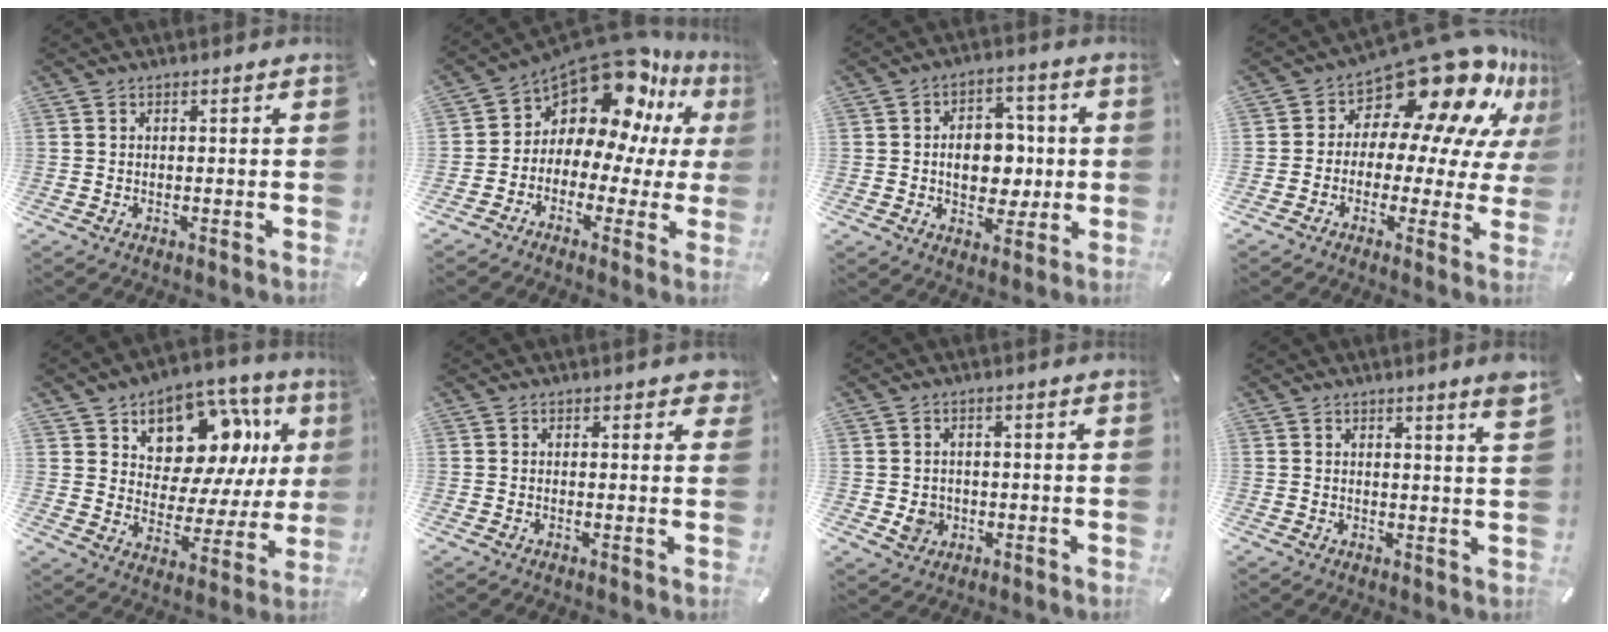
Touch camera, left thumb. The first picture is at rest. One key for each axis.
{"total": 13.7, "fx": 9.2, "fy": 7.5, "fz": 6.9, "tx": -0.125, "ty": -0.094, "tz": 0.157}
{"total": 10.4, "fx": -0.5, "fy": 7.6, "fz": 7.1, "tx": -0.098, "ty": 0.007, "tz": -0.009}
{"total": 18.4, "fx": 13.3, "fy": 8.0, "fz": 9.9, "tx": -0.150, "ty": -0.117, "tz": 0.224}
{"total": 12.8, "fx": 7.5, "fy": 8.8, "fz": 5.5, "tx": -0.080, "ty": -0.067, "tz": 0.132}
{"total": 1.5, "fx": 0.7, "fy": 0.8, "fz": 1.1, "tx": -0.009, "ty": -0.002, "tz": 0.007}
{"total": 4.4, "fx": -0.6, "fy": 4.1, "fz": 1.5, "tx": -0.017, "ty": -0.002, "tz": -0.012}
{"total": 3.9, "fx": 2.4, "fy": -0.1, "fz": 3.1, "tx": -0.038, "ty": -0.020, "tz": 0.036}